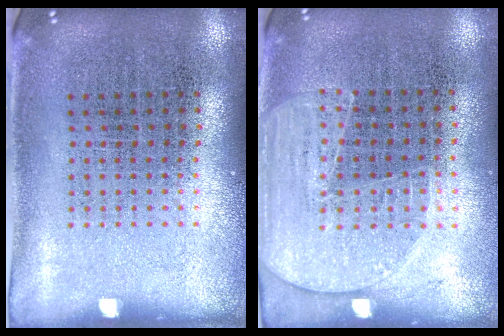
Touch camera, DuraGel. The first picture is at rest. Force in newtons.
{"total": 1.8, "press": 1.5, "slide": 0.9}